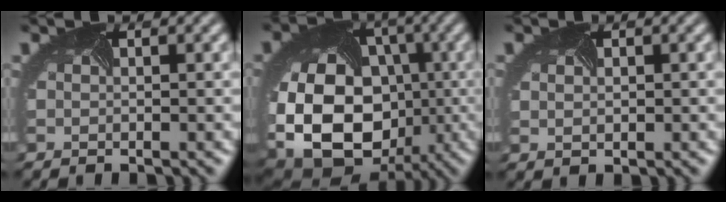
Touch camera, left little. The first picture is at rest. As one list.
[{"total": 17.2, "force": [-2.5, 13.5, 10.3], "torque": [-0.192, -0.040, -0.048]}, {"total": 1.0, "force": [0.4, 0.8, 0.5], "torque": [-0.016, 0.001, 0.014]}]